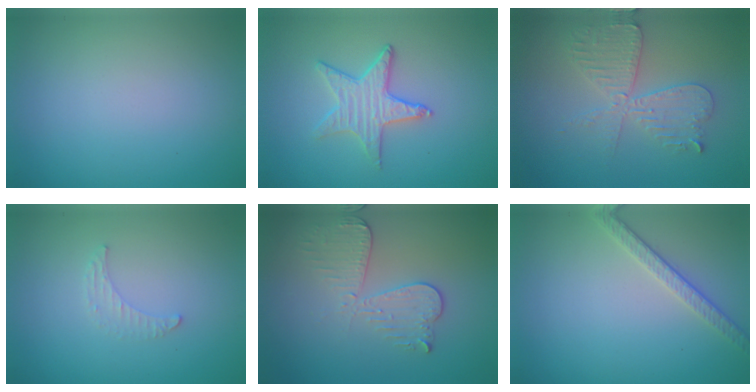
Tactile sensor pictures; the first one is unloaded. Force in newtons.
{"total": 3.1, "press": 2.9, "slide": 1.1}
{"total": 3.9, "press": 3.9, "slide": 0.6}
{"total": 1.1, "press": 1.1, "slide": 0.3}
{"total": 3.4, "press": 3.0, "slide": 1.5}
{"total": 2.5, "press": 2.2, "slide": 1.2}